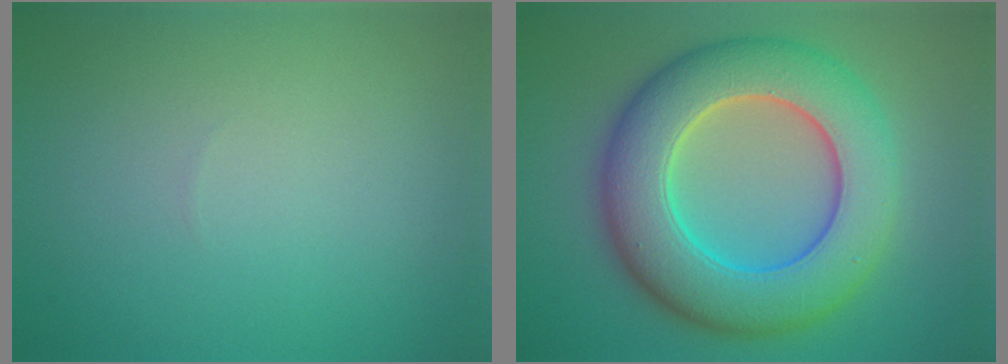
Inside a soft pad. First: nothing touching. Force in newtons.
{"total": 10.8, "press": 10.8, "slide": 0.6}